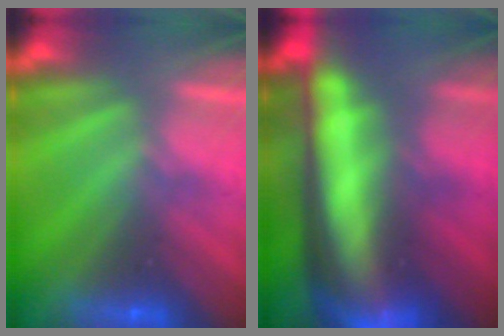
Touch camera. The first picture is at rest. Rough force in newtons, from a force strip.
{"total": 7.8}